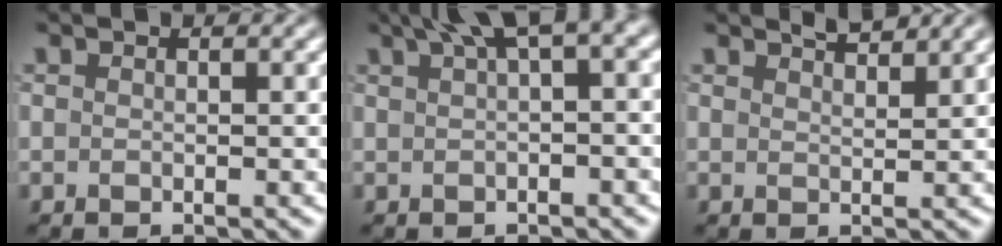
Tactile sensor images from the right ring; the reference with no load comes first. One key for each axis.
{"total": 5.1, "fx": 2.3, "fy": 1.3, "fz": 4.4, "tx": -0.050, "ty": 0.021, "tz": 0.036}
{"total": 2.1, "fx": 1.9, "fy": 0.3, "fz": 0.9, "tx": -0.006, "ty": 0.000, "tz": 0.028}